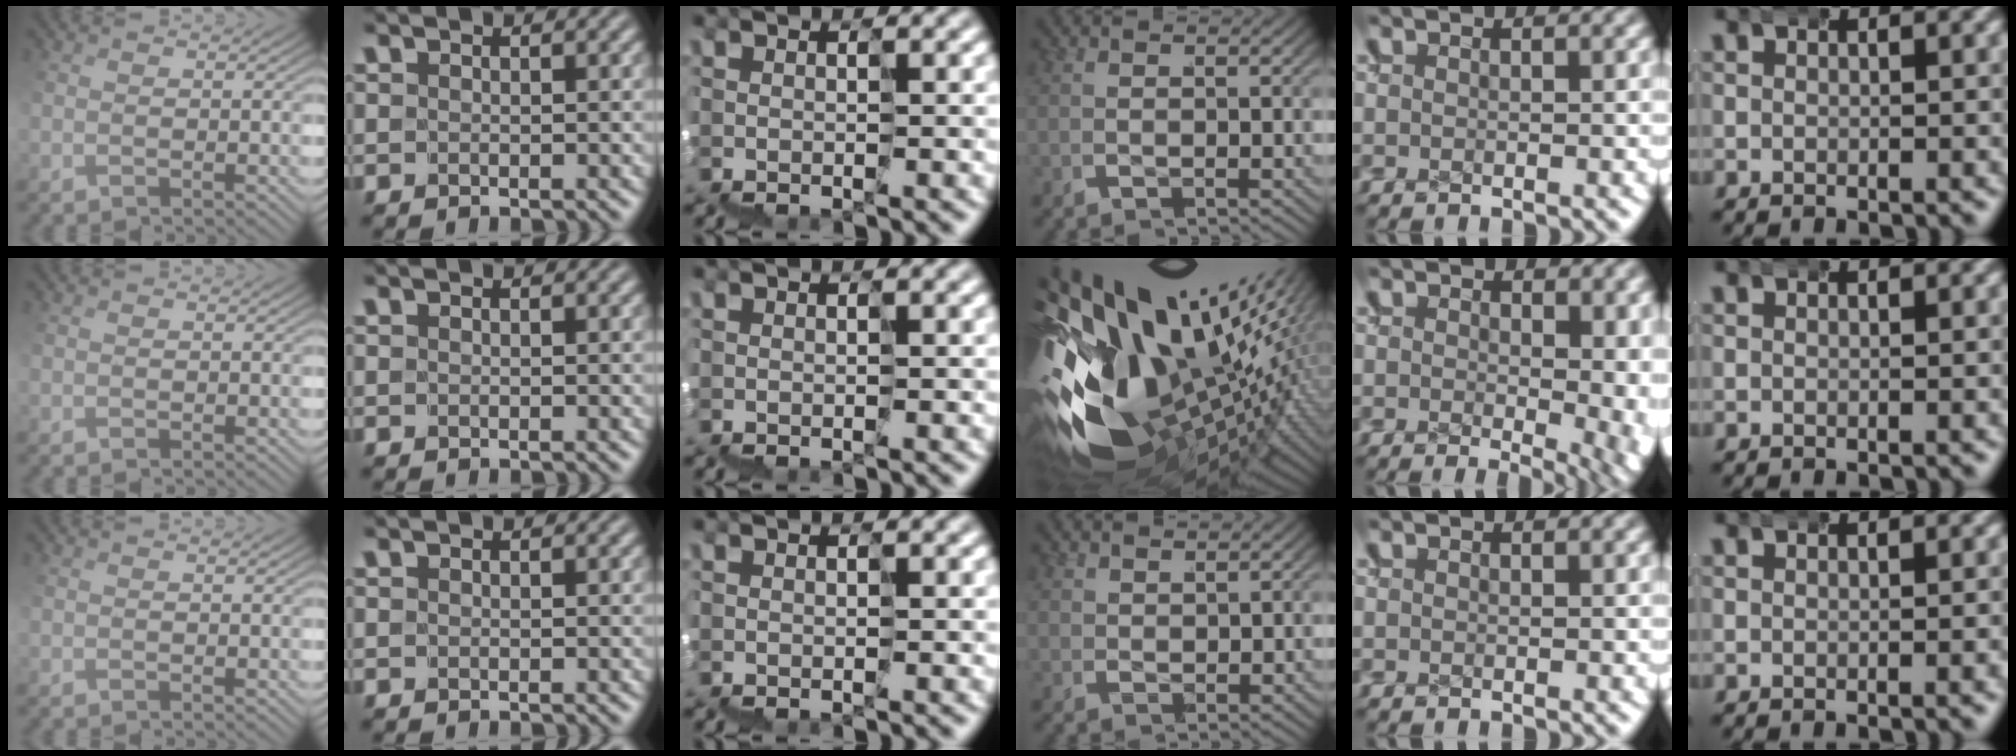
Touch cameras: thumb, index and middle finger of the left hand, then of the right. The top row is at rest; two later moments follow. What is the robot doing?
{"motion": "wrap", "object": "ethernet cable"}